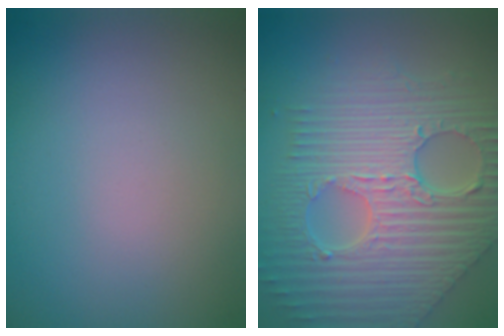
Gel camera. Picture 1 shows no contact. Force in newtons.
{"total": 10.6, "press": 7.2, "slide": 7.8}